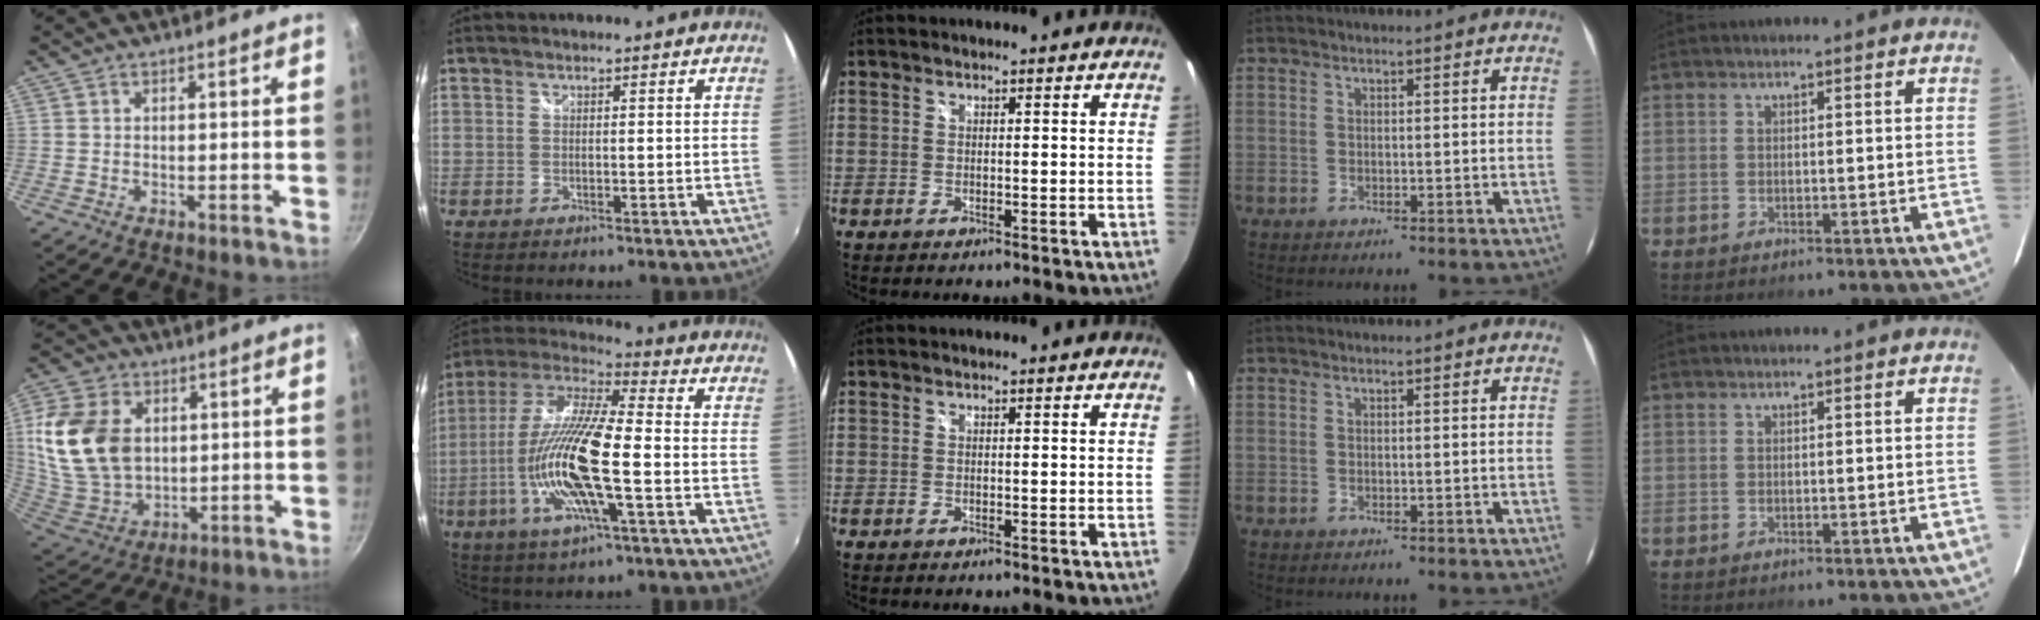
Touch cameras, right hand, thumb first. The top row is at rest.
{"thumb": {"total": 19.0, "force": [3.5, 13.6, 12.8], "torque": [-0.237, -0.012, 0.080]}, "index": {"total": 18.3, "force": [-4.9, 3.2, 17.4], "torque": [-0.331, -0.021, -0.097]}}